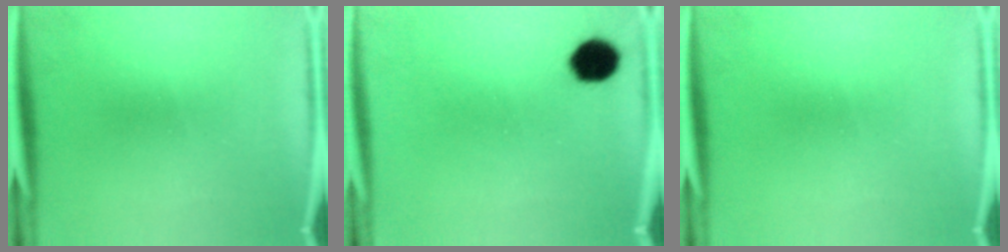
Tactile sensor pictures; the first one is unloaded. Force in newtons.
{"total": 6.4}
{"total": 0.0}